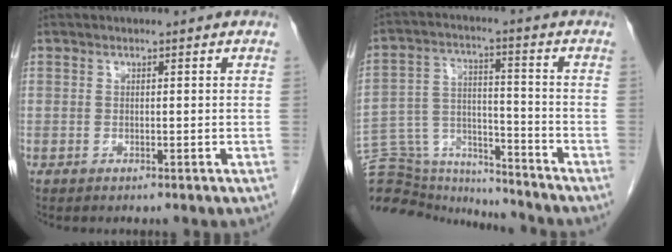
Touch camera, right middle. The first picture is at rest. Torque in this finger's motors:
{"motor_torque": [-0.10, -1.65, 0.19, 0.11]}